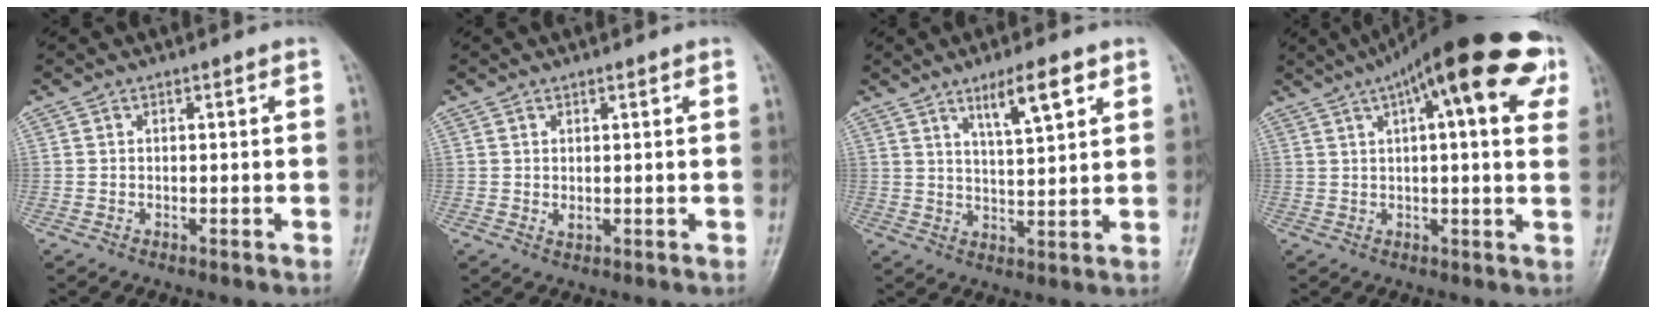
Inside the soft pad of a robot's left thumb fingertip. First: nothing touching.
{"total": 1.6, "force": [0.8, 0.9, 1.1], "torque": [-0.015, -0.007, 0.017]}
{"total": 7.8, "force": [4.6, 1.7, 6.0], "torque": [-0.094, -0.025, 0.081]}
{"total": 21.5, "force": [9.5, 6.5, 18.2], "torque": [-0.256, 0.025, 0.130]}